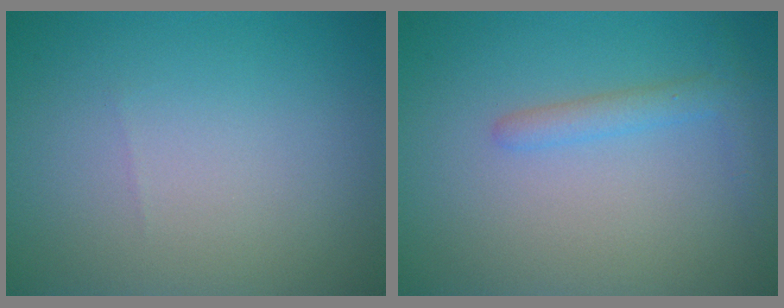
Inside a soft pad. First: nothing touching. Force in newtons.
{"total": 2.0, "press": 2.0, "slide": 0.2}